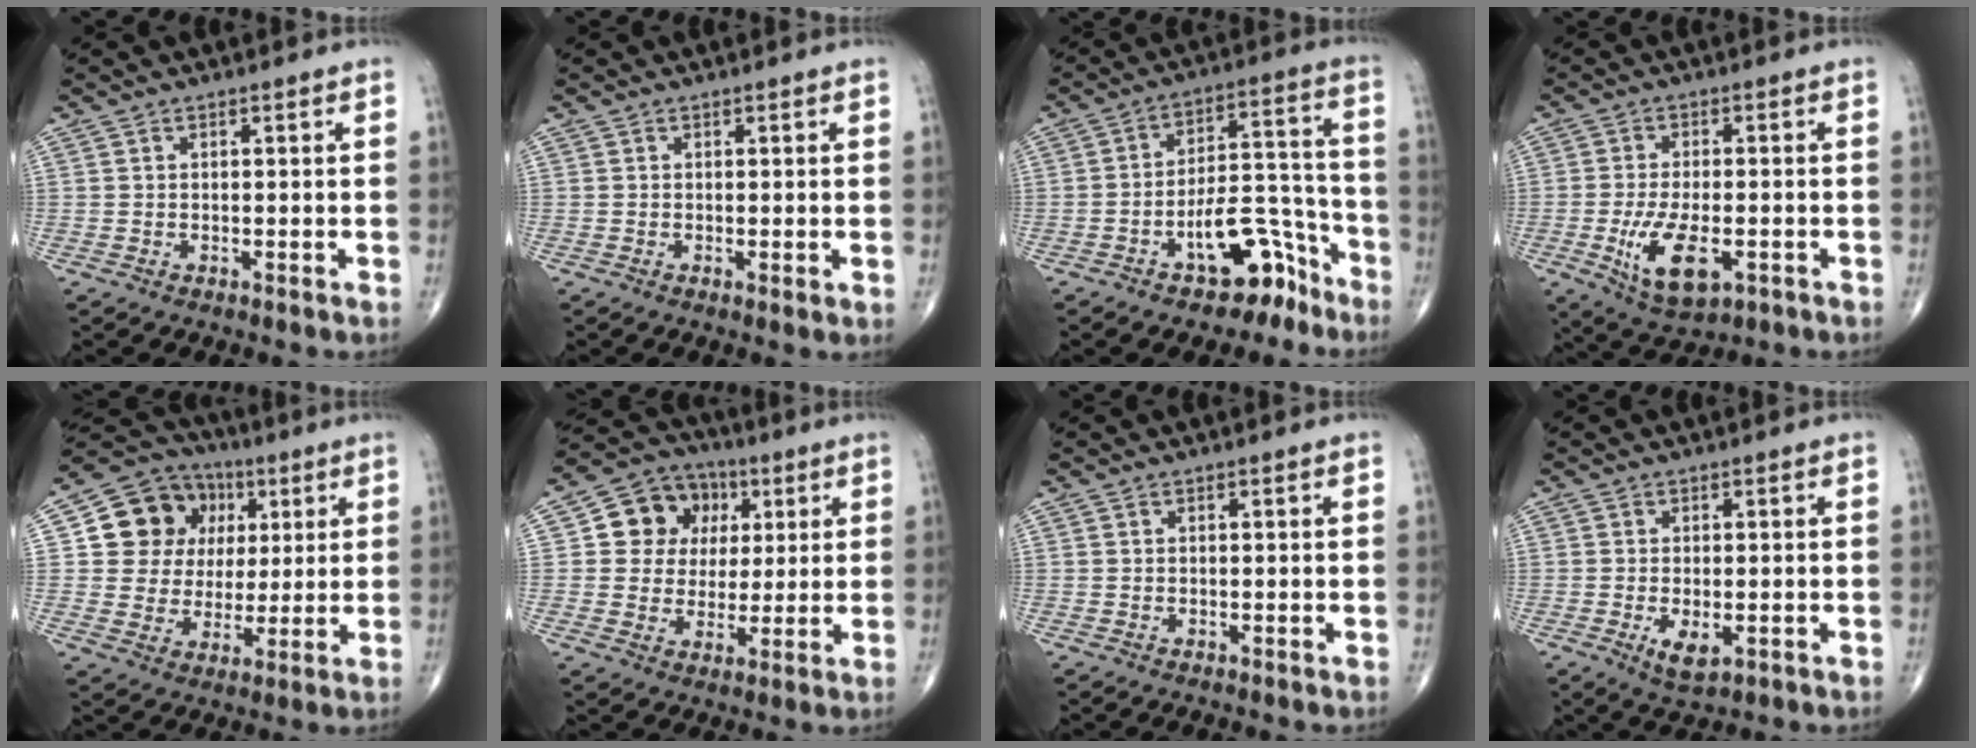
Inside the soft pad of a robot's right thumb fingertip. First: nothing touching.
{"total": 0.9, "force": [0.1, 0.3, 0.9], "torque": [-0.017, -0.005, -0.001]}
{"total": 12.1, "force": [-7.3, 5.8, 7.7], "torque": [-0.087, 0.083, -0.111]}
{"total": 10.1, "force": [-3.1, 4.7, 8.4], "torque": [-0.152, -0.005, -0.044]}
{"total": 14.5, "force": [3.9, 12.8, 5.7], "torque": [-0.056, 0.012, 0.069]}
{"total": 11.8, "force": [3.1, 10.3, 4.8], "torque": [-0.032, 0.003, 0.049]}
{"total": 0.0}
{"total": 4.3, "force": [-1.2, 2.0, 3.6], "torque": [-0.062, -0.010, -0.016]}